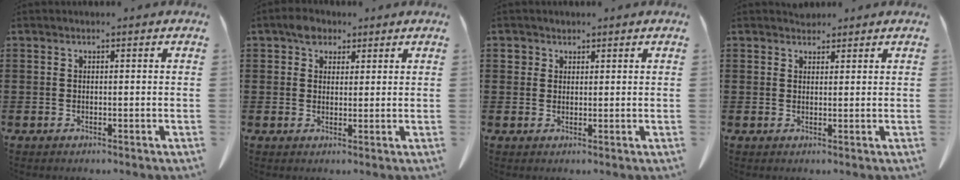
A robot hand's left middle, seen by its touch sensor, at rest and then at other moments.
{"total": 3.5, "force": [2.4, 2.3, 1.0], "torque": [-0.021, 0.008, 0.044]}
{"total": 1.6, "force": [1.1, 1.1, 0.1], "torque": [0.001, 0.000, 0.021]}
{"total": 1.8, "force": [1.6, 0.8, 0.0], "torque": [0.002, 0.000, 0.032]}